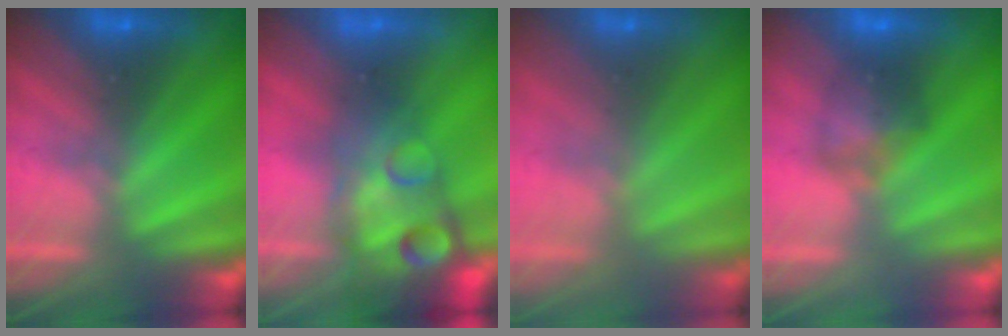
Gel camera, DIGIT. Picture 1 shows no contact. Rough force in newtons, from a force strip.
{"total": 7.3}
{"total": 2.8}
{"total": 2.9}